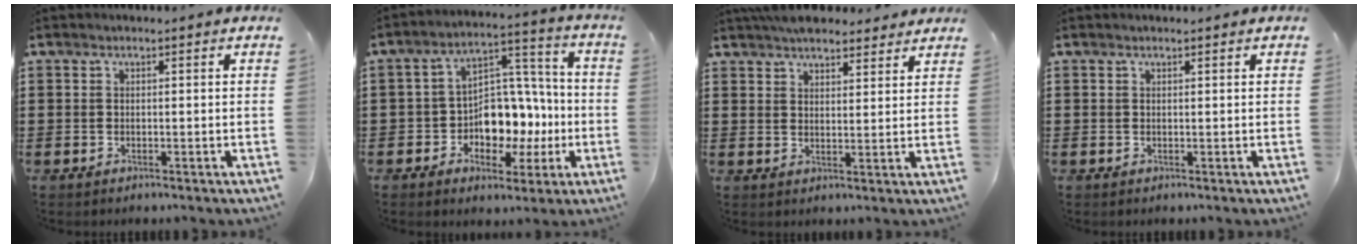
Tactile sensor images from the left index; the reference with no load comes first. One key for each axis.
{"total": 8.8, "fx": -1.4, "fy": 7.4, "fz": 4.6, "tx": -0.083, "ty": 0.009, "tz": -0.018}
{"total": 4.9, "fx": 4.6, "fy": 1.3, "fz": 1.1, "tx": -0.034, "ty": -0.007, "tz": 0.089}
{"total": 0.5, "fx": 0.4, "fy": 0.3, "fz": 0.0, "tx": -0.001, "ty": 0.002, "tz": 0.008}